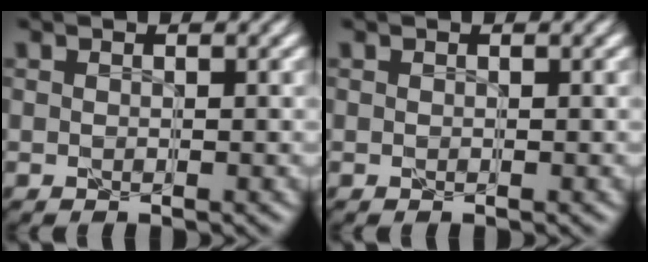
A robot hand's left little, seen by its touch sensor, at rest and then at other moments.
{"total": 0.0}